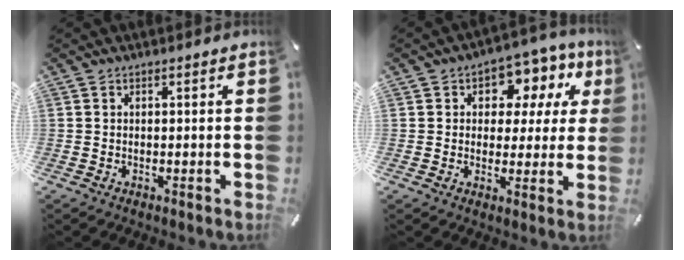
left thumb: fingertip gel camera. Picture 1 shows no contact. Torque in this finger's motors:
{"motor_torque": [1.91, 2.22, 1.17, -0.98, 0.32]}